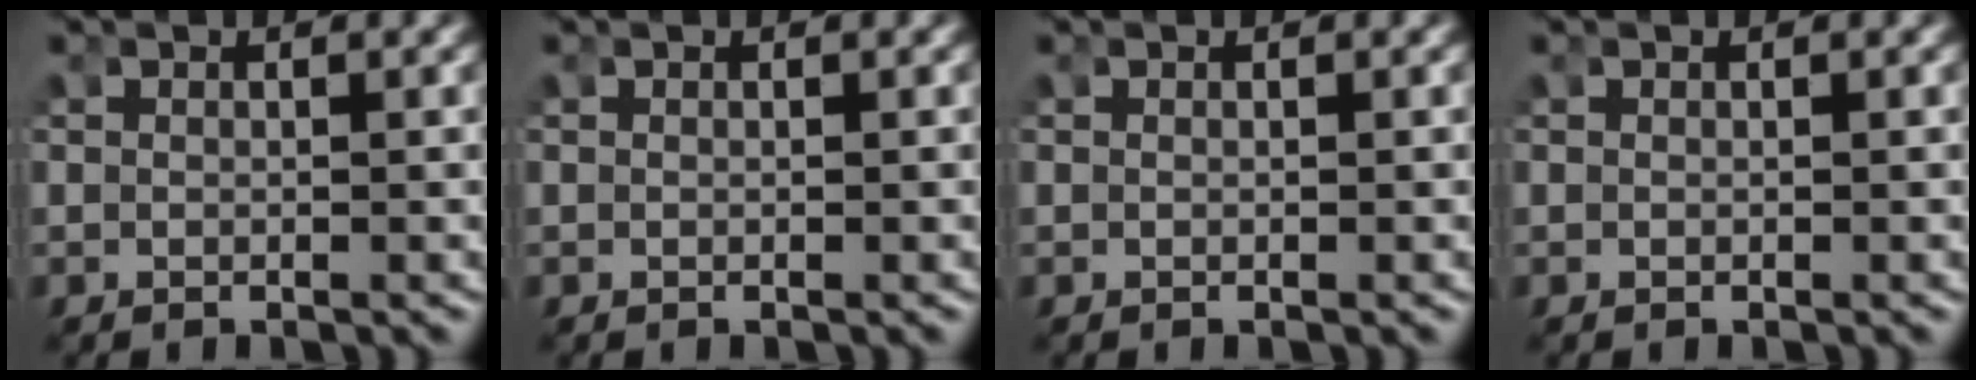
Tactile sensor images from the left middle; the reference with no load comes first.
{"total": 0.0}
{"total": 0.0}
{"total": 0.0}